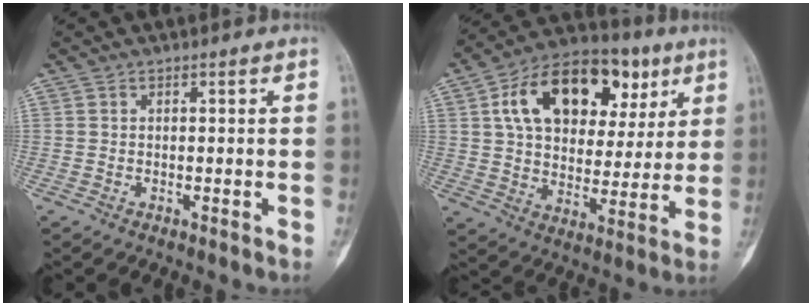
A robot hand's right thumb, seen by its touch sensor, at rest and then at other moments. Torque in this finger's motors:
{"motor_torque": [1.12, 1.87, 1.49, 0.55, 0.41]}